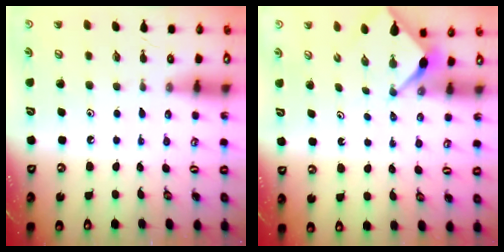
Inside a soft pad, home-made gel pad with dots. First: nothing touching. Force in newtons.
{"total": 2.7, "press": 2.7, "slide": 0.4}